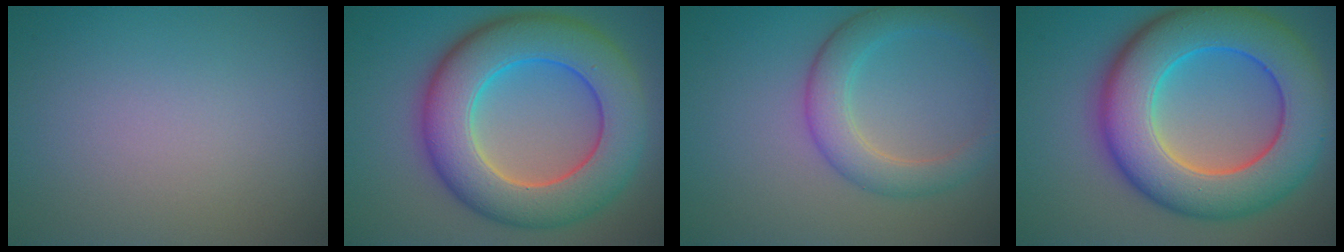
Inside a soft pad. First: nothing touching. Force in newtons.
{"total": 10.7, "press": 10.7, "slide": 0.4}
{"total": 3.9, "press": 3.9, "slide": 0.3}
{"total": 11.9, "press": 11.9, "slide": 0.1}